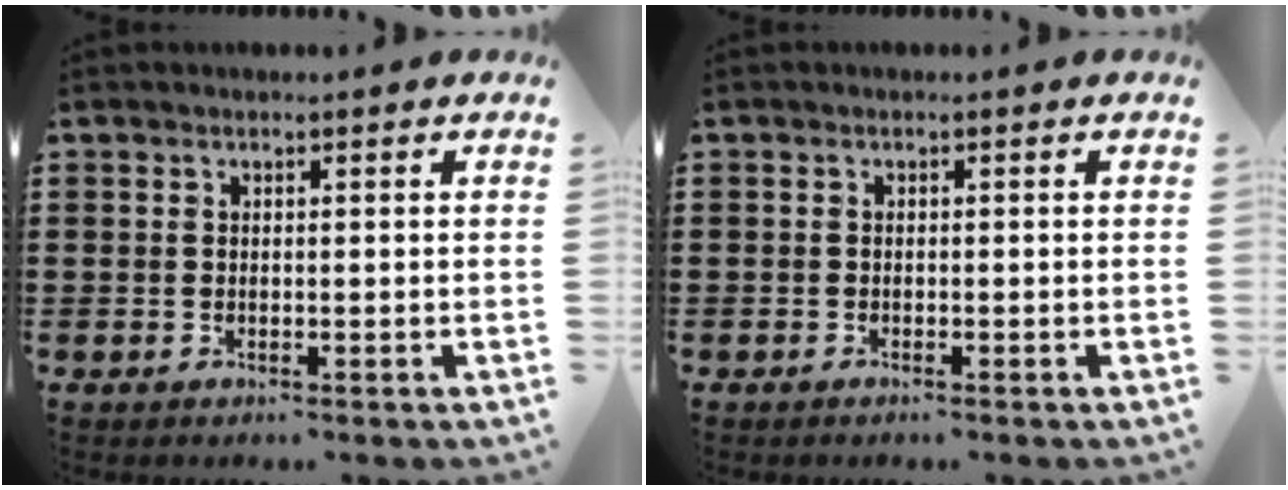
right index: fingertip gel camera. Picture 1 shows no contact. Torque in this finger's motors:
{"motor_torque": [-1.24, 0.90, -1.05, -0.07]}